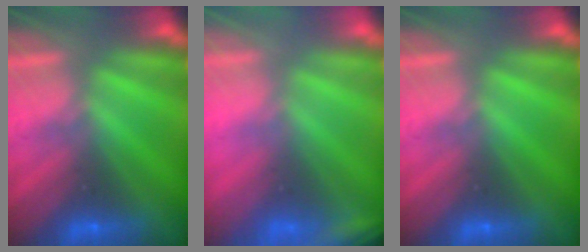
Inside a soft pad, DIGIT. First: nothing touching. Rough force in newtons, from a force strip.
{"total": 2.3}
{"total": 0.0}